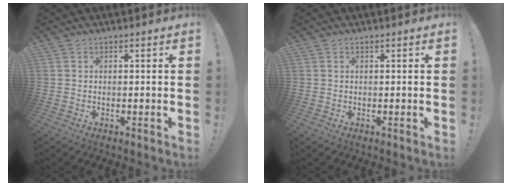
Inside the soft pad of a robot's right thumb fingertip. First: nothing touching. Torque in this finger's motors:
{"motor_torque": [-0.22, 0.24, 0.18, -0.05, 0.03]}